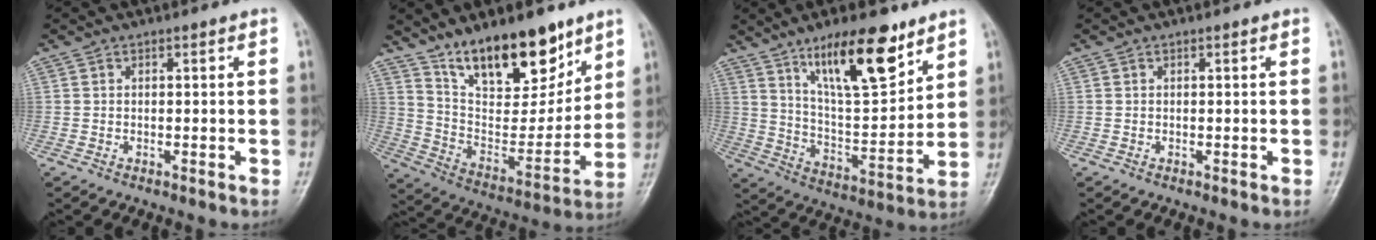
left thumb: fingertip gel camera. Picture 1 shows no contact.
{"total": 19.7, "force": [13.6, 8.2, 11.6], "torque": [-0.131, -0.080, 0.241]}
{"total": 16.9, "force": [10.6, 5.4, 12.0], "torque": [-0.166, -0.061, 0.190]}
{"total": 0.0}